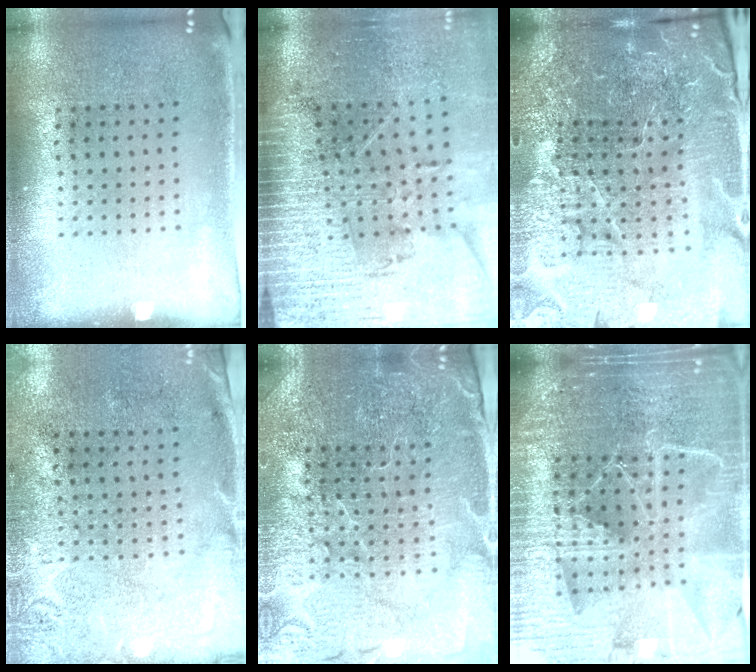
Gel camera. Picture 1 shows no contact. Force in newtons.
{"total": 3.5, "press": 3.2, "slide": 1.4}
{"total": 5.9, "press": 5.4, "slide": 2.3}
{"total": 2.7, "press": 2.2, "slide": 1.7}
{"total": 4.1, "press": 4.0, "slide": 1.1}
{"total": 6.4, "press": 5.6, "slide": 3.3}